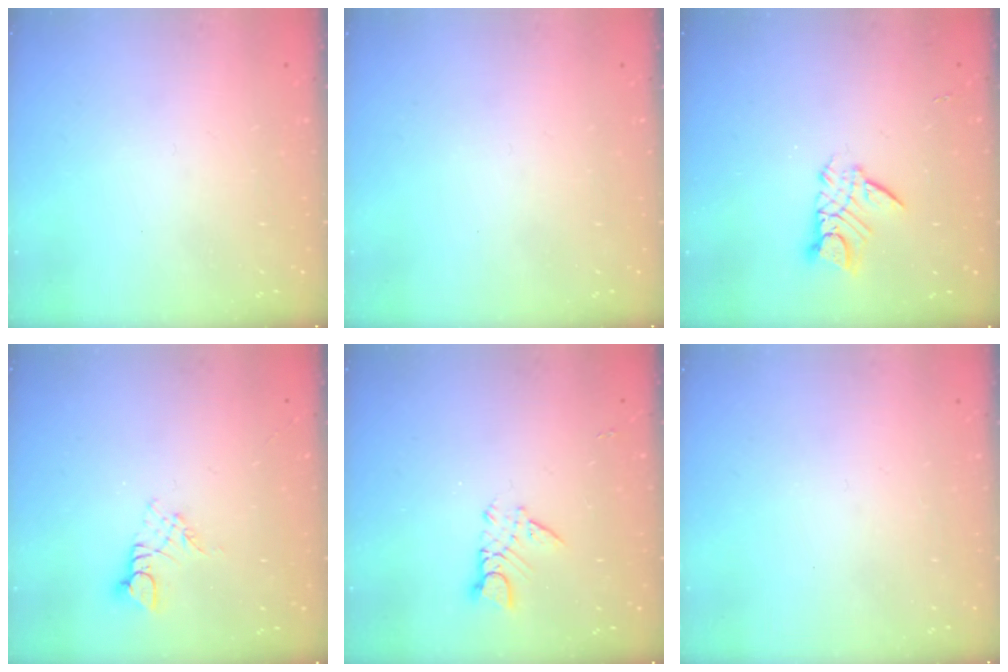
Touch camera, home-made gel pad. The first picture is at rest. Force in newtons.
{"total": 0.0}
{"total": 9.0, "press": 9.0, "slide": 0.7}
{"total": 3.1, "press": 3.0, "slide": 0.3}
{"total": 3.7, "press": 3.7, "slide": 0.5}
{"total": 0.0}